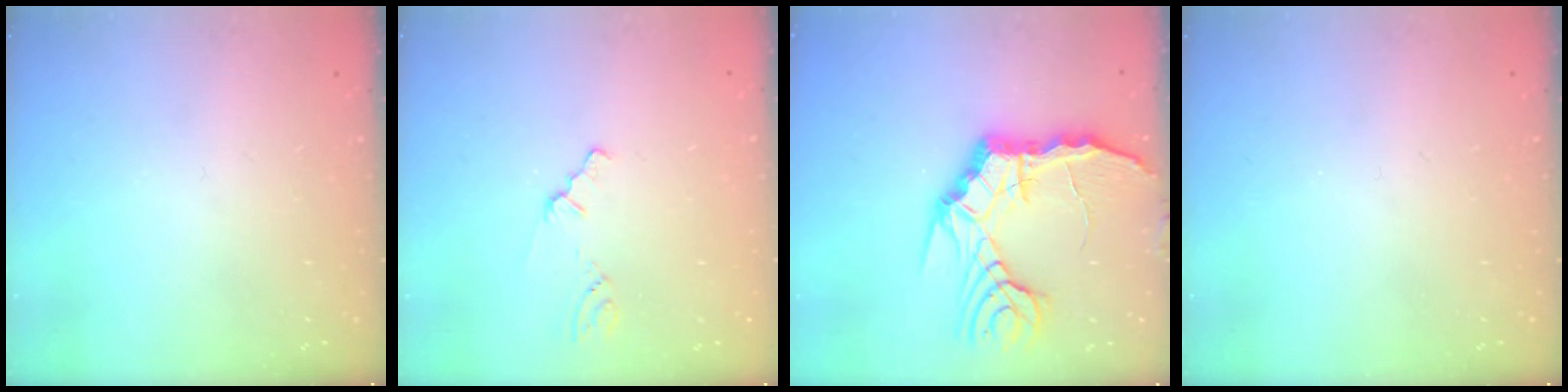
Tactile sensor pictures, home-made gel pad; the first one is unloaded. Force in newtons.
{"total": 0.9, "press": 0.8, "slide": 0.2}
{"total": 13.5, "press": 13.4, "slide": 1.7}
{"total": 0.0}